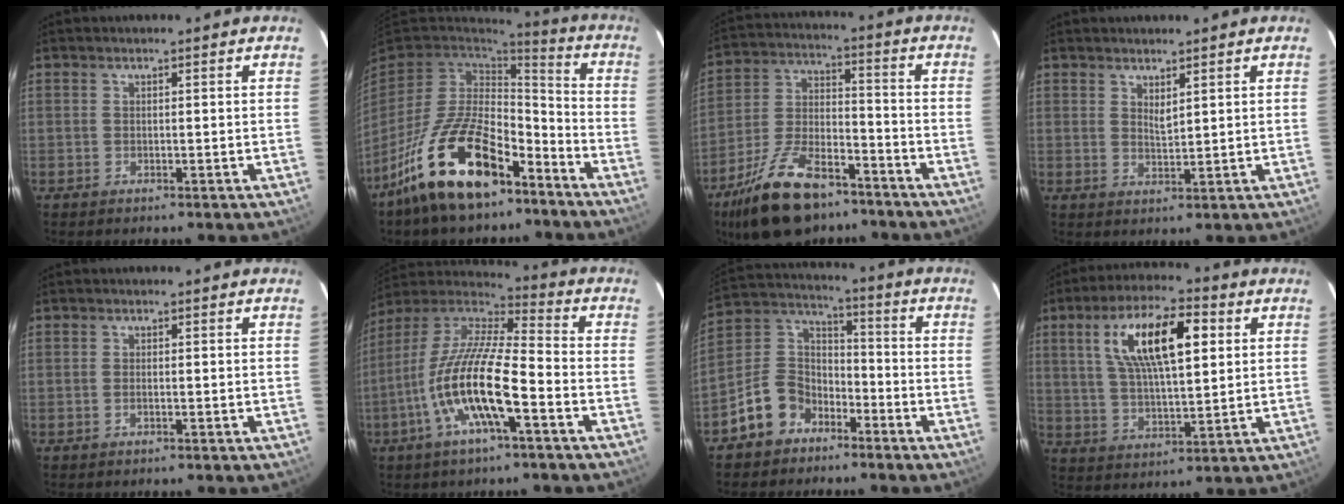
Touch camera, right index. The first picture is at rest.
{"total": 20.6, "force": [-12.7, 9.1, 13.4], "torque": [-0.262, -0.002, -0.219]}
{"total": 19.0, "force": [-13.1, 8.6, 10.7], "torque": [-0.219, -0.003, -0.224]}
{"total": 2.3, "force": [1.6, 0.7, 1.5], "torque": [-0.026, -0.005, 0.027]}
{"total": 0.7, "force": [-0.3, 0.3, 0.6], "torque": [-0.014, 0.000, -0.006]}
{"total": 17.3, "force": [-6.6, 3.8, 15.6], "torque": [-0.298, -0.016, -0.133]}
{"total": 10.7, "force": [-6.9, 7.5, 3.5], "torque": [-0.084, 0.042, -0.124]}
{"total": 15.1, "force": [4.9, 5.3, 13.3], "torque": [-0.239, 0.022, 0.090]}